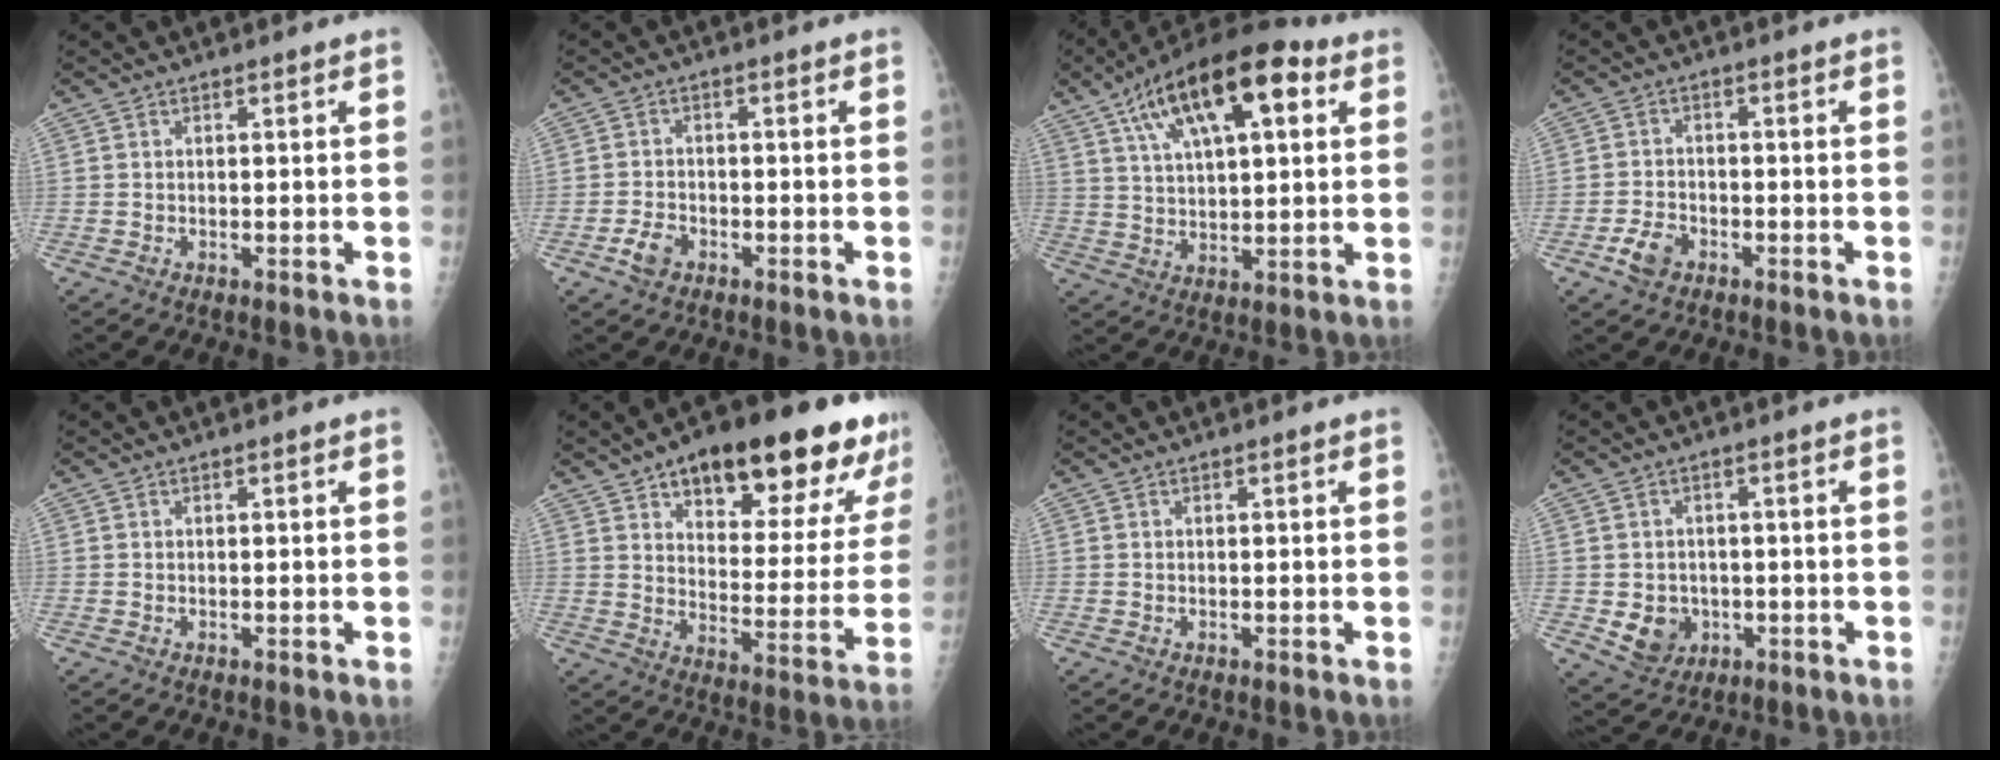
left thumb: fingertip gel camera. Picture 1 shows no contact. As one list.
[{"total": 3.4, "force": [-1.8, 2.2, 1.8], "torque": [-0.033, 0.009, -0.033]}, {"total": 19.6, "force": [8.7, 8.1, 15.6], "torque": [-0.243, 0.003, 0.142]}, {"total": 4.3, "force": [-2.3, 2.8, 2.3], "torque": [-0.042, 0.012, -0.042]}, {"total": 0.0}, {"total": 24.6, "force": [15.2, 9.5, 16.8], "torque": [-0.182, -0.042, 0.217]}, {"total": 0.0}, {"total": 6.8, "force": [-1.5, 5.8, 3.1], "torque": [-0.030, 0.005, -0.011]}]